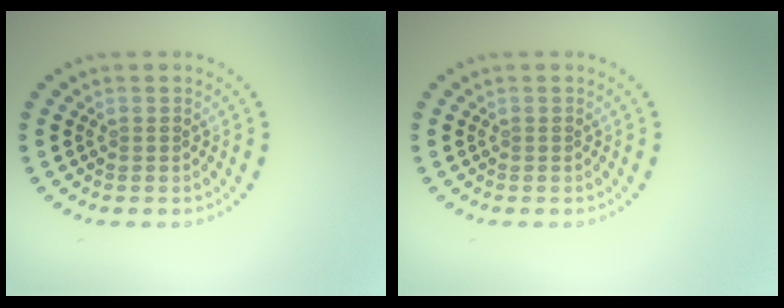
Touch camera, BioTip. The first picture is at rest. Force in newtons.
{"total": 0.0}